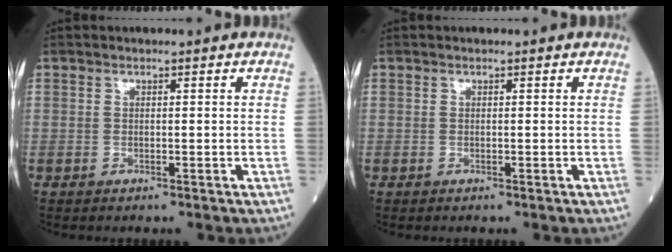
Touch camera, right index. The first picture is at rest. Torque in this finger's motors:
{"motor_torque": [-0.11, 0.08, 0.01, -0.01]}